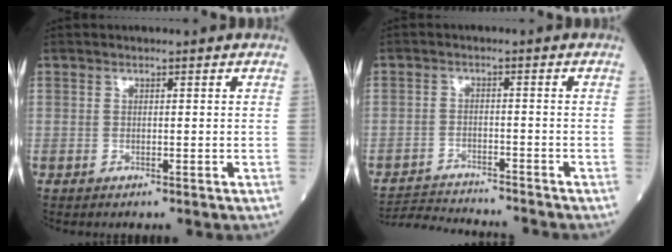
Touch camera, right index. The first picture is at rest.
{"total": 7.9, "force": [-7.9, 0.2, 0.9], "torque": [-0.017, -0.001, -0.134]}